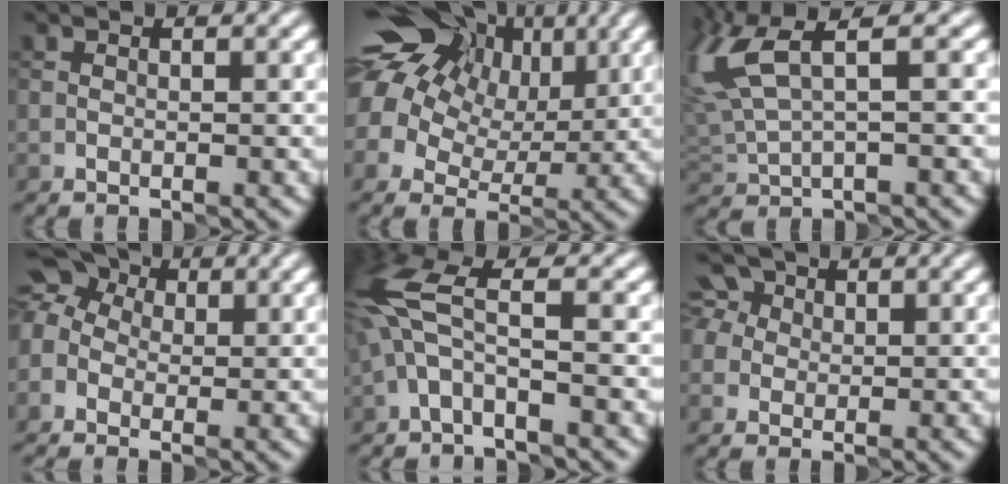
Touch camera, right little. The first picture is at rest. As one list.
[{"total": 17.3, "force": [6.6, 13.1, 9.2], "torque": [-0.205, 0.052, 0.104]}, {"total": 5.6, "force": [2.6, 1.8, 4.6], "torque": [-0.119, 0.010, 0.055]}, {"total": 8.1, "force": [0.8, 6.7, 4.6], "torque": [-0.101, 0.034, -0.027]}, {"total": 5.1, "force": [-0.2, 1.5, 4.8], "torque": [-0.125, 0.017, -0.015]}, {"total": 4.1, "force": [1.4, 3.5, 1.7], "torque": [-0.010, 0.028, -0.006]}]